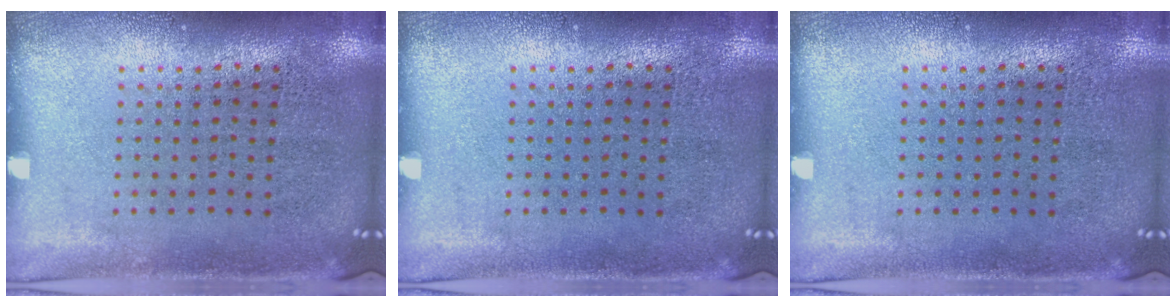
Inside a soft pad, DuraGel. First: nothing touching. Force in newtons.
{"total": 0.0}
{"total": 0.0}